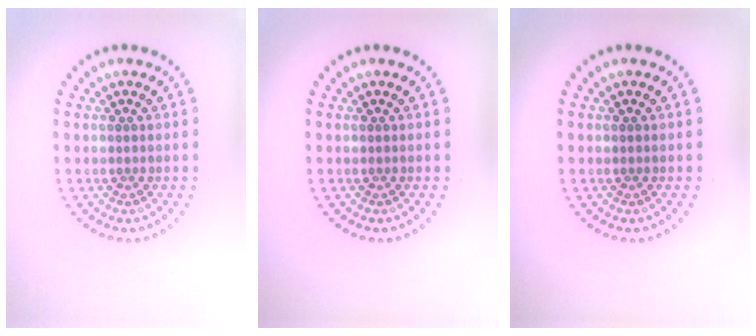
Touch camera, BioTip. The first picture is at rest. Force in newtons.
{"total": 0.0}
{"total": 0.0}